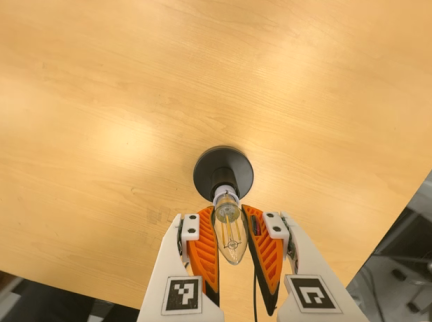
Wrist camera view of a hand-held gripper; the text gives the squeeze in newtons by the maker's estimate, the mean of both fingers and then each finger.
{"total": 22.3, "left": 21.8, "right": 22.8}